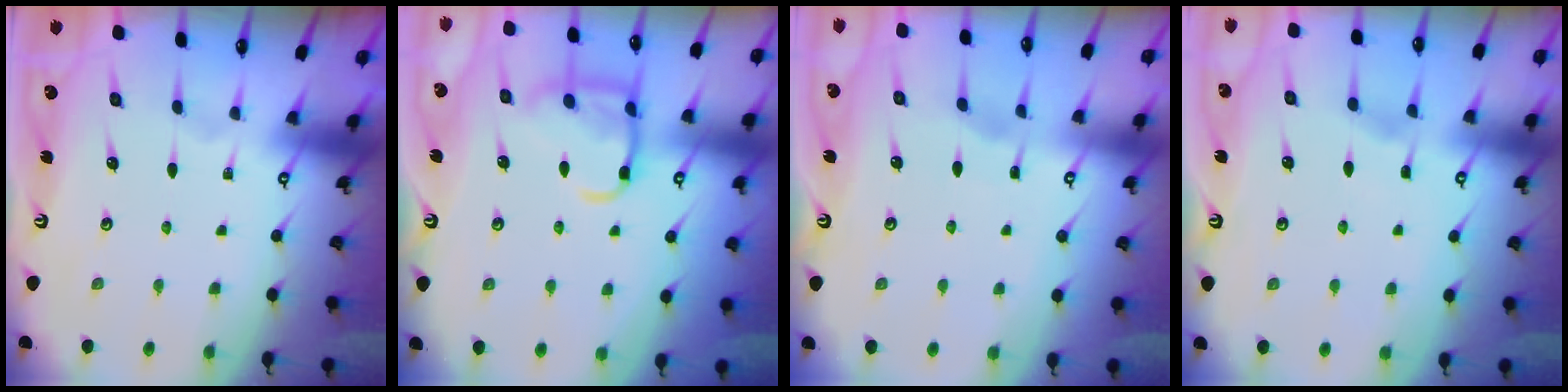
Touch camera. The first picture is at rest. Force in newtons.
{"total": 12.0, "press": 12.0, "slide": 1.0}
{"total": 2.6, "press": 2.6, "slide": 0.4}
{"total": 3.4, "press": 3.3, "slide": 0.4}